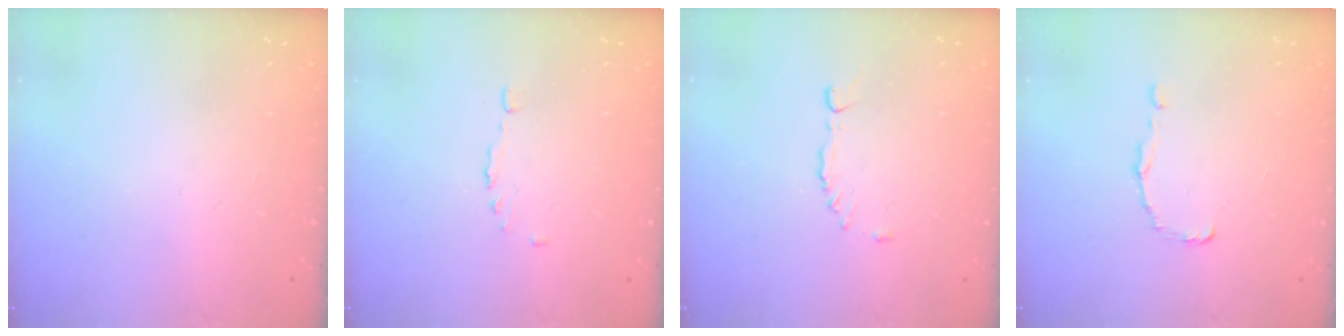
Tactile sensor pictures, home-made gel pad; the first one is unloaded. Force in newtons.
{"total": 1.1, "press": 0.8, "slide": 0.7}
{"total": 5.9, "press": 5.9, "slide": 0.7}
{"total": 0.9, "press": 0.9, "slide": 0.0}